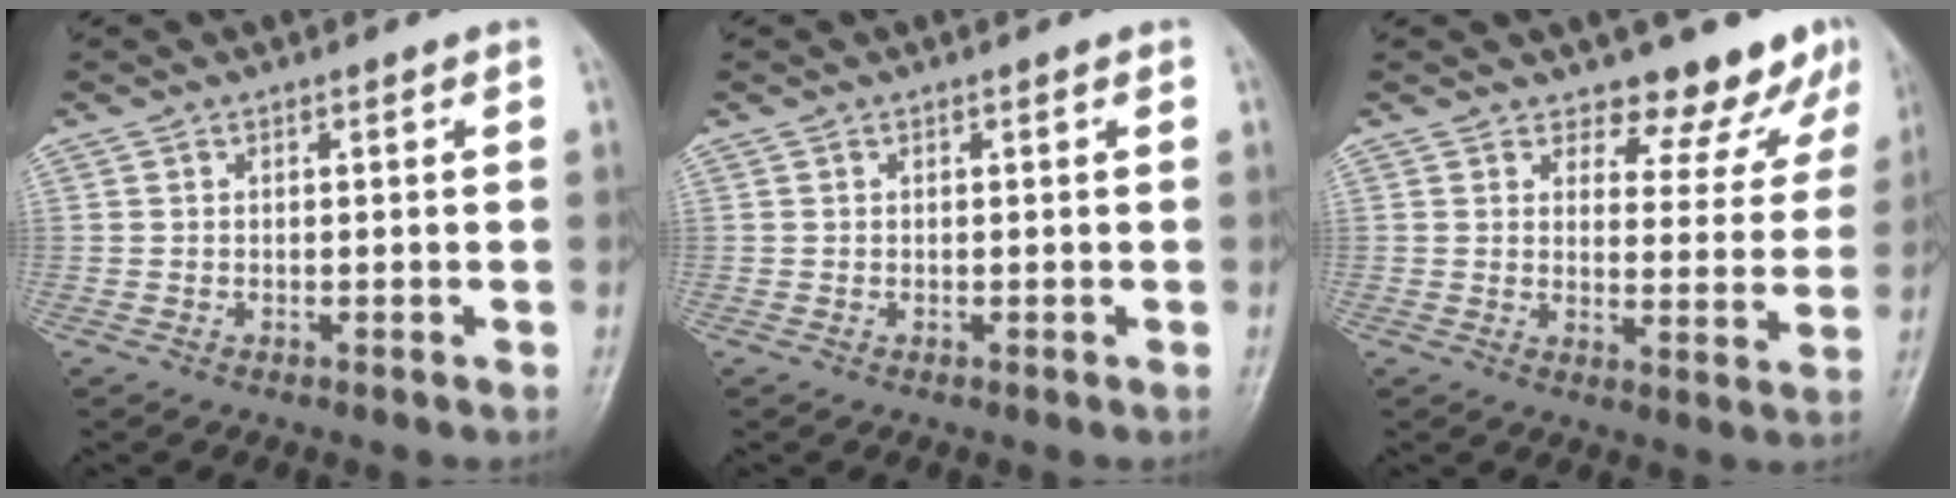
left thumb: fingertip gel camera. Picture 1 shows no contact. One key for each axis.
{"total": 0.0}
{"total": 8.9, "fx": 8.0, "fy": 3.6, "fz": 1.7, "tx": 0.016, "ty": -0.063, "tz": 0.091}